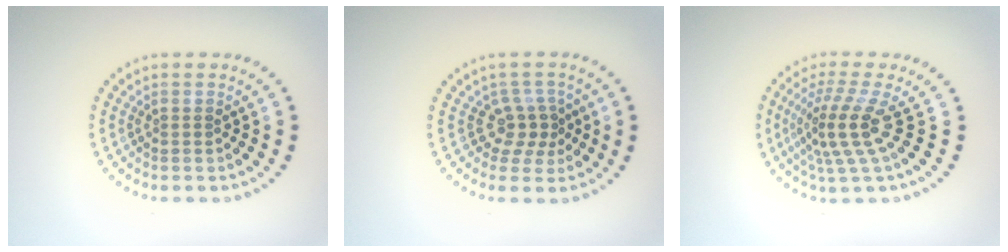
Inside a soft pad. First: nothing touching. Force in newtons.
{"total": 2.6, "press": 1.8, "slide": 1.9}
{"total": 4.1, "press": 2.9, "slide": 2.9}